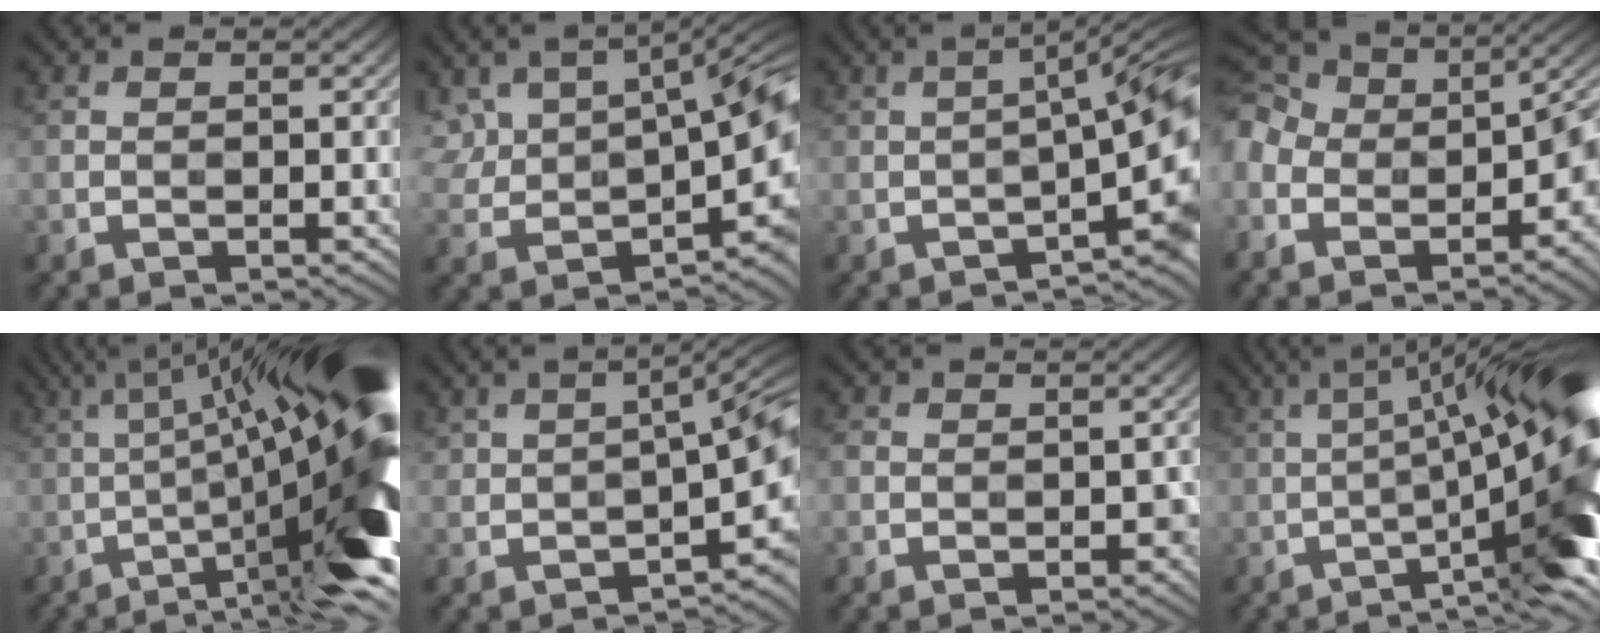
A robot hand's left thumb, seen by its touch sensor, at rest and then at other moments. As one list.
[{"total": 13.5, "force": [1.3, 7.5, 11.2], "torque": [-0.187, -0.008, 0.028]}, {"total": 8.6, "force": [-2.7, 1.7, 7.9], "torque": [-0.102, 0.011, -0.043]}, {"total": 16.7, "force": [-5.0, 12.2, 10.3], "torque": [-0.232, -0.031, -0.067]}, {"total": 20.6, "force": [-2.9, 4.9, 19.8], "torque": [-0.239, 0.012, -0.051]}, {"total": 7.3, "force": [-1.3, 2.4, 6.8], "torque": [-0.098, 0.002, -0.020]}, {"total": 3.2, "force": [-0.8, 2.4, 1.8], "torque": [-0.032, -0.009, -0.016]}, {"total": 16.0, "force": [-3.3, 3.4, 15.3], "torque": [-0.174, 0.013, -0.038]}]